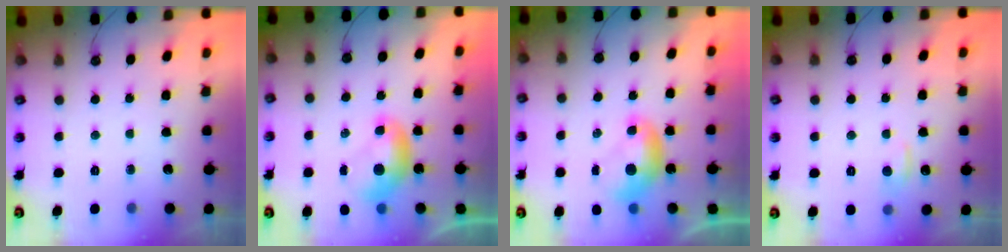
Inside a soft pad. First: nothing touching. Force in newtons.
{"total": 0.0}
{"total": 0.0}
{"total": 1.2, "press": 1.0, "slide": 0.7}